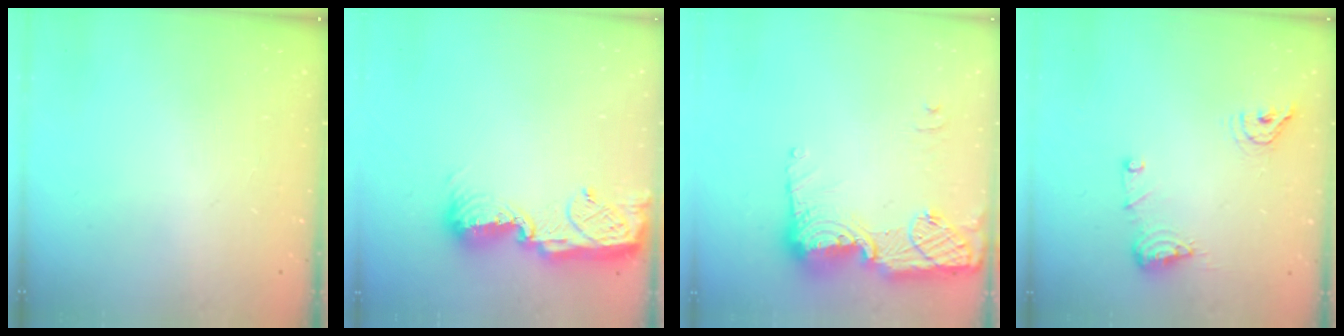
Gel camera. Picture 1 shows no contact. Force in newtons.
{"total": 11.6, "press": 11.5, "slide": 1.1}
{"total": 16.5, "press": 16.5, "slide": 1.1}
{"total": 8.9, "press": 8.8, "slide": 1.4}